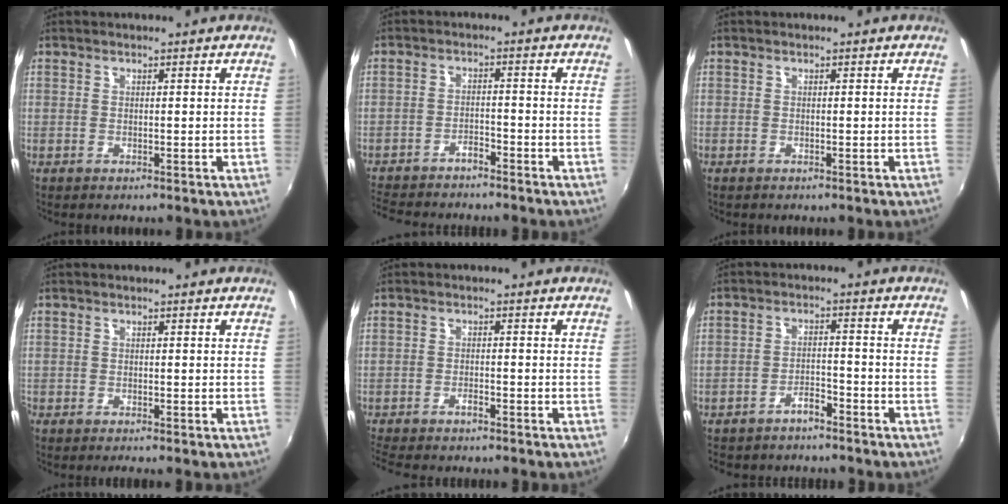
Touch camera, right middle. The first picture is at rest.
{"total": 7.9, "force": [-7.3, 1.9, 2.5], "torque": [-0.073, -0.002, -0.122]}
{"total": 0.0}
{"total": 1.0, "force": [-0.9, -0.1, 0.3], "torque": [-0.005, -0.007, -0.019]}
{"total": 5.0, "force": [-4.6, 0.9, 2.0], "torque": [-0.057, -0.017, -0.083]}
{"total": 4.9, "force": [-4.3, 1.8, 1.7], "torque": [-0.047, 0.009, -0.065]}